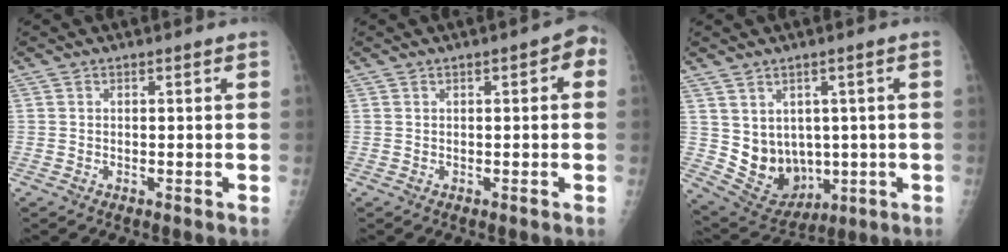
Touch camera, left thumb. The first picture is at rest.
{"total": 3.5, "force": [0.7, 1.5, 3.1], "torque": [-0.027, 0.011, 0.002]}
{"total": 10.3, "force": [0.4, 8.7, 5.6], "torque": [-0.057, -0.008, 0.043]}